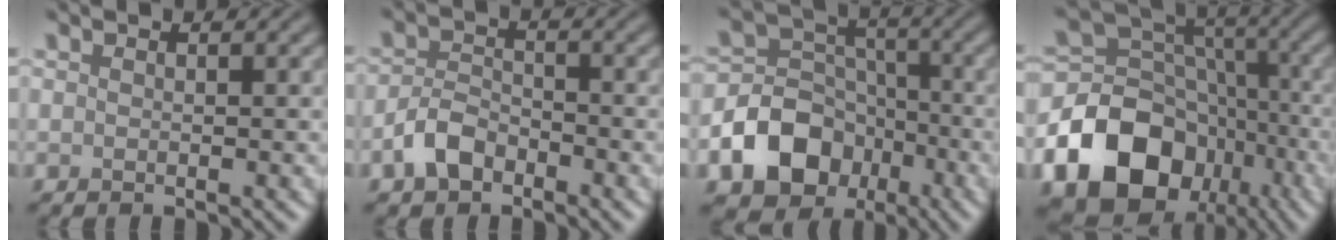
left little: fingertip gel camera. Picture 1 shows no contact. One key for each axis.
{"total": 3.0, "fx": -1.9, "fy": 1.7, "fz": 1.5, "tx": -0.029, "ty": 0.007, "tz": -0.044}
{"total": 14.0, "fx": -6.8, "fy": 11.2, "fz": 4.8, "tx": -0.093, "ty": -0.045, "tz": -0.129}
{"total": 19.4, "fx": -9.5, "fy": 14.9, "fz": 7.9, "tx": -0.154, "ty": -0.045, "tz": -0.168}